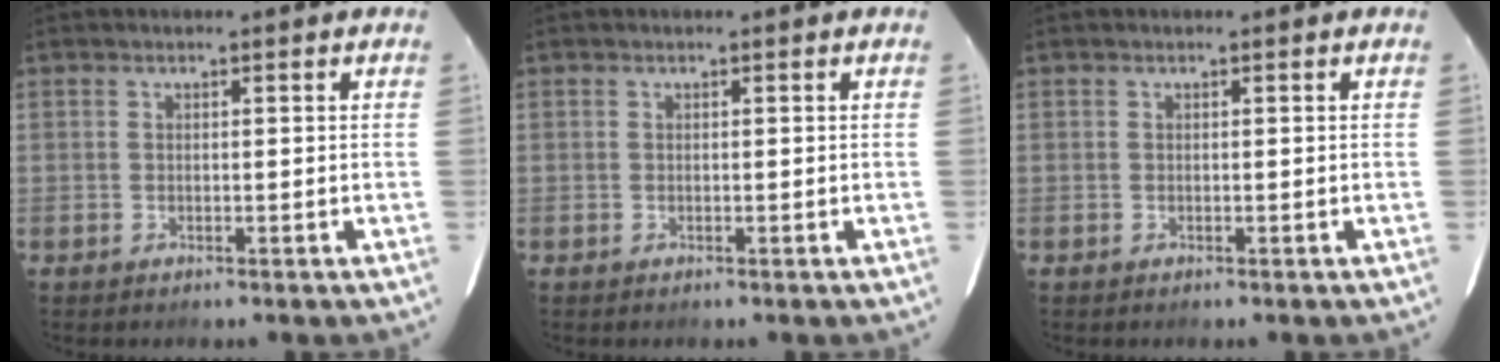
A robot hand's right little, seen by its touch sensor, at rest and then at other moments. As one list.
[{"total": 0.0}, {"total": 0.0}]